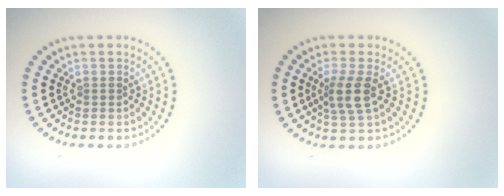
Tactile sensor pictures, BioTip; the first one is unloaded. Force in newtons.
{"total": 2.7, "press": 2.2, "slide": 1.5}